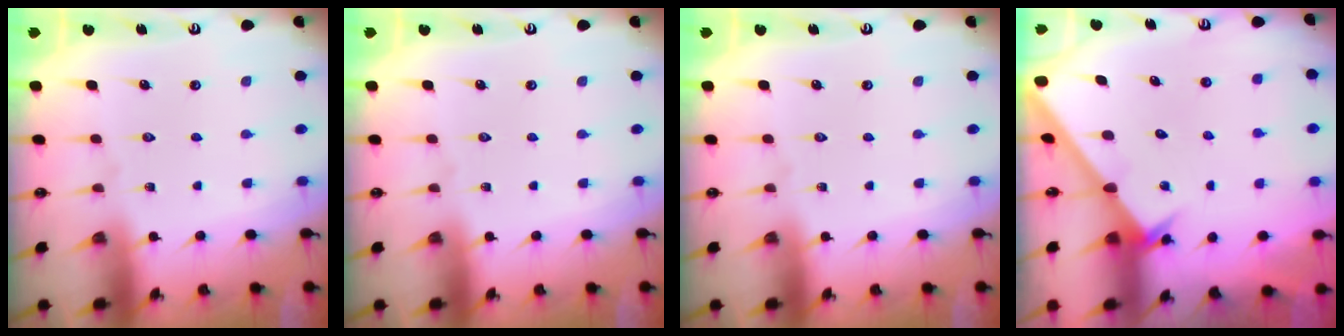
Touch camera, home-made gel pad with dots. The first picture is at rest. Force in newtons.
{"total": 0.0}
{"total": 0.0}
{"total": 2.6, "press": 2.6, "slide": 0.1}